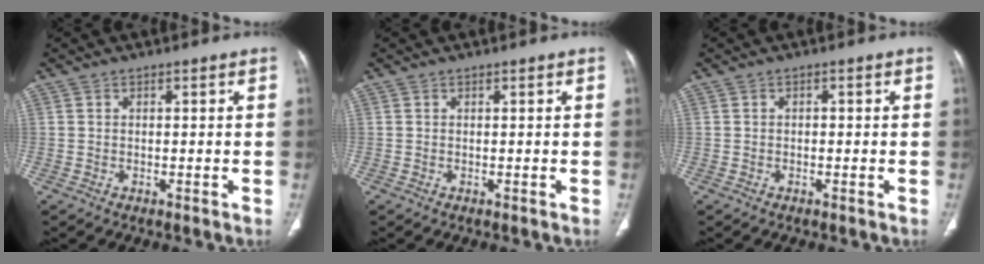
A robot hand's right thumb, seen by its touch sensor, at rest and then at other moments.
{"total": 0.0}
{"total": 0.6, "force": [0.0, 0.5, 0.4], "torque": [-0.008, 0.005, 0.001]}